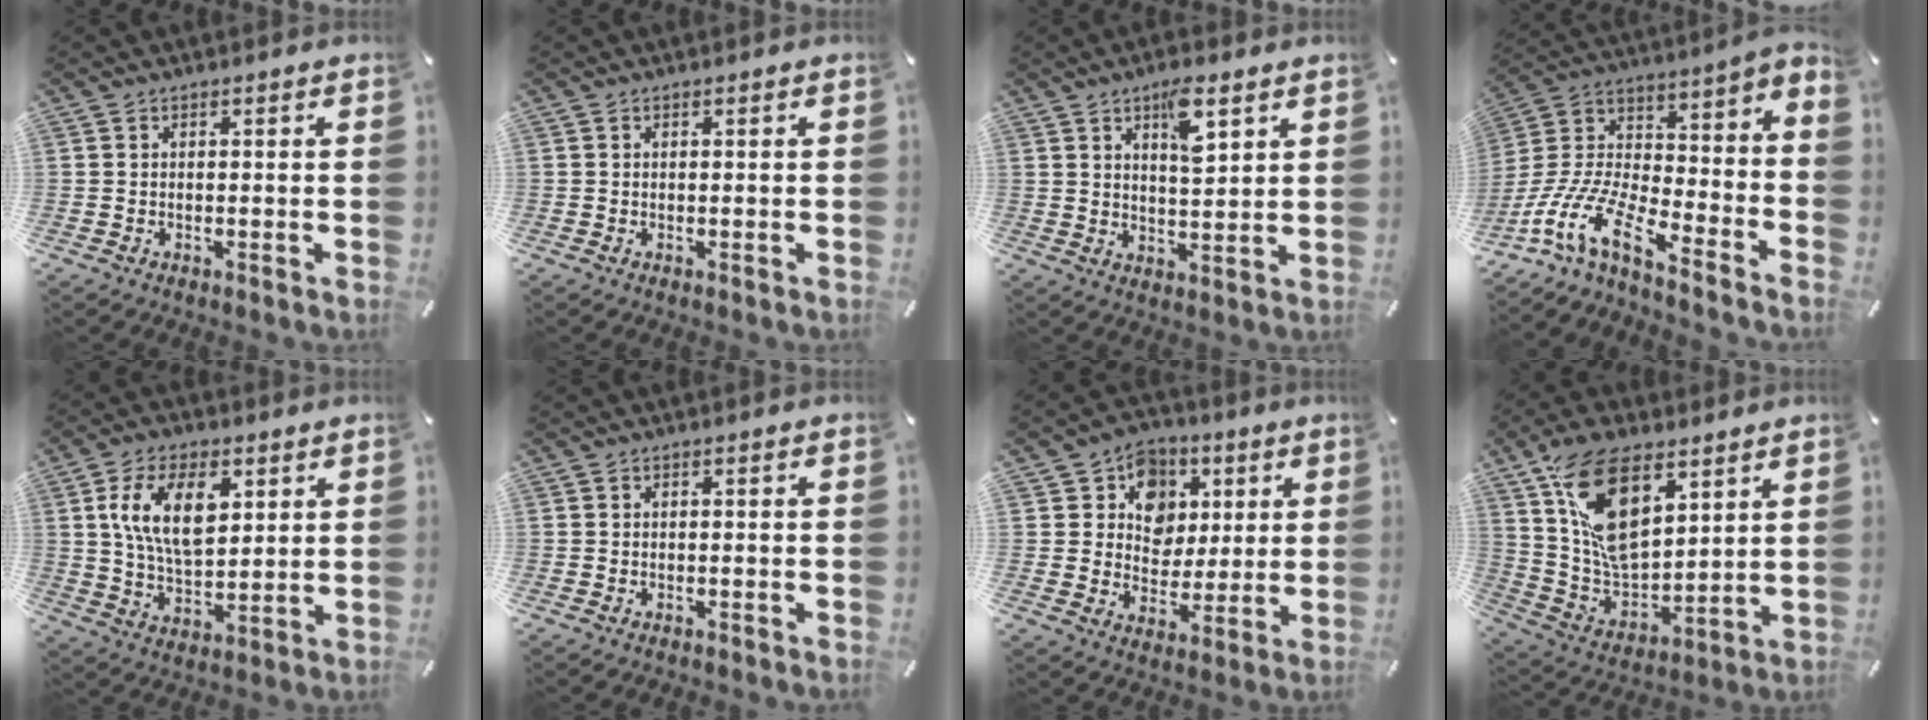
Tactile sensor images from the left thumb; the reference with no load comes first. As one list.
[{"total": 0.0}, {"total": 7.4, "force": [4.3, 2.6, 5.5], "torque": [-0.078, -0.020, 0.067]}, {"total": 12.9, "force": [-8.3, 3.3, 9.3], "torque": [-0.200, -0.006, -0.155]}, {"total": 13.8, "force": [4.7, 7.9, 10.3], "torque": [-0.212, 0.000, 0.079]}, {"total": 0.5, "force": [-0.5, 0.2, 0.1], "torque": [-0.003, 0.000, -0.011]}, {"total": 10.4, "force": [2.8, 9.5, 3.0], "torque": [-0.039, -0.018, 0.051]}, {"total": 17.7, "force": [8.9, 9.9, 11.6], "torque": [-0.249, -0.044, 0.162]}]